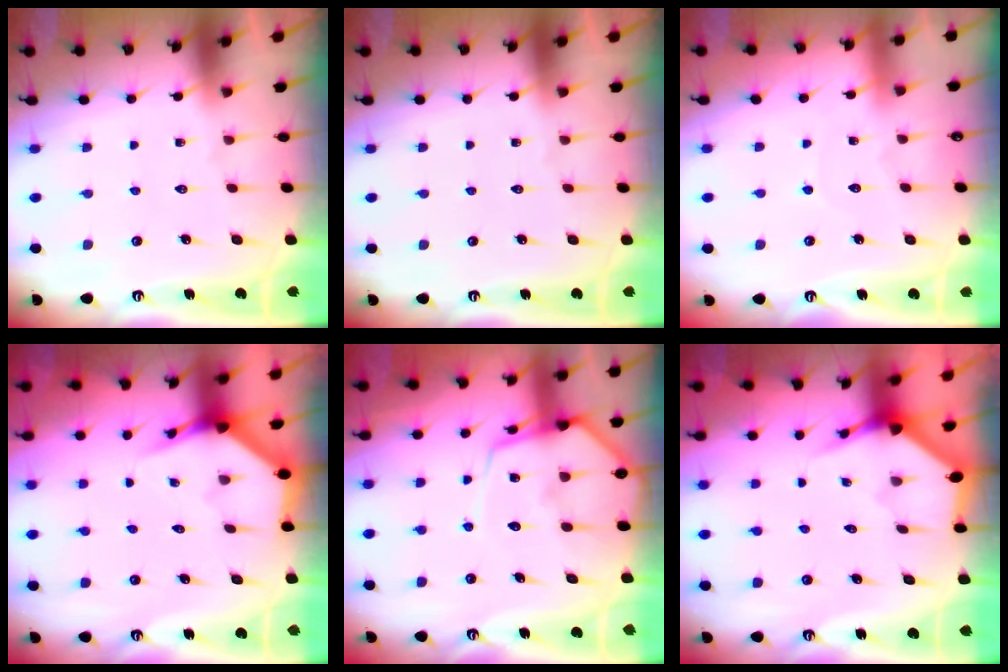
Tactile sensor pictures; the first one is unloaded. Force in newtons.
{"total": 0.0}
{"total": 2.8, "press": 2.8, "slide": 0.3}
{"total": 3.9, "press": 3.9, "slide": 0.2}
{"total": 10.8, "press": 10.7, "slide": 1.2}
{"total": 3.5, "press": 3.5, "slide": 0.2}